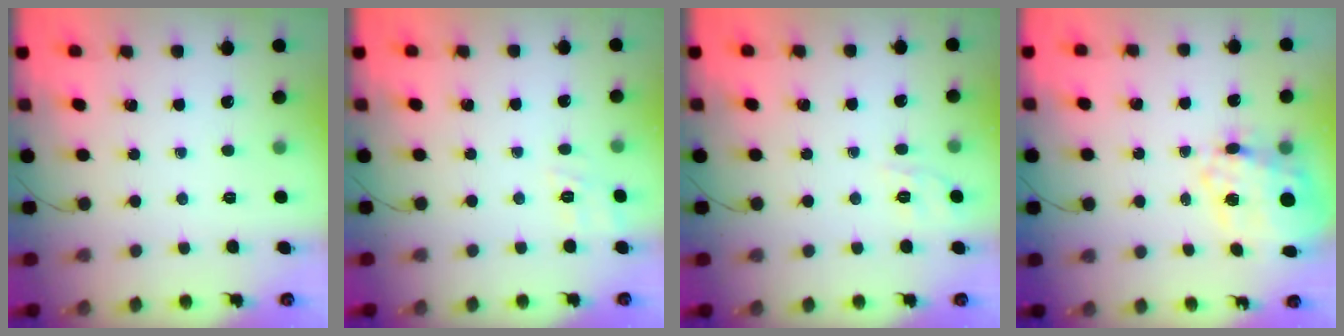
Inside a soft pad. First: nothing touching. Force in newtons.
{"total": 9.8, "press": 9.5, "slide": 2.2}
{"total": 1.9, "press": 0.8, "slide": 1.6}
{"total": 16.2, "press": 15.7, "slide": 3.7}